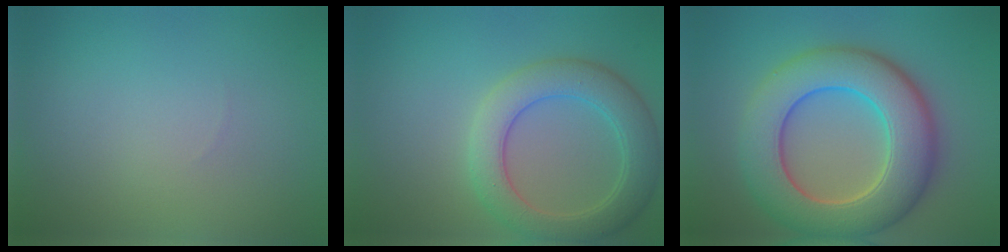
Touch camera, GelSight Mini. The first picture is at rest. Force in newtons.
{"total": 5.7, "press": 5.7, "slide": 0.6}
{"total": 10.5, "press": 10.5, "slide": 0.6}